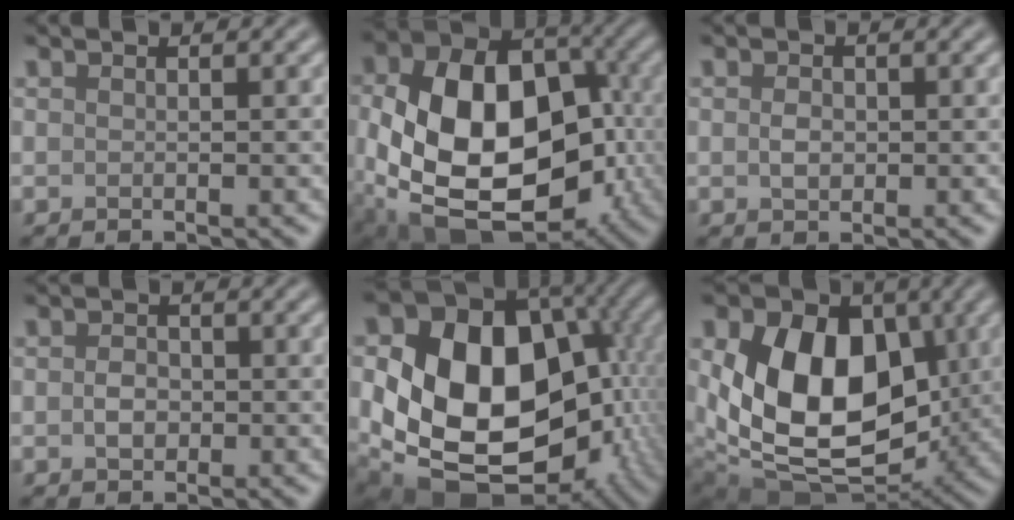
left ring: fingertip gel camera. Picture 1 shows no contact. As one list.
[{"total": 16.2, "force": [-1.9, 11.1, 11.7], "torque": [-0.216, -0.026, -0.027]}, {"total": 1.5, "force": [0.0, 1.0, 1.0], "torque": [-0.021, 0.000, -0.003]}, {"total": 1.7, "force": [-0.3, 1.3, 1.1], "torque": [-0.022, 0.002, -0.008]}, {"total": 20.4, "force": [-2.1, 15.4, 13.3], "torque": [-0.227, -0.017, -0.031]}, {"total": 12.9, "force": [0.7, 8.8, 9.4], "torque": [-0.165, -0.021, 0.013]}]